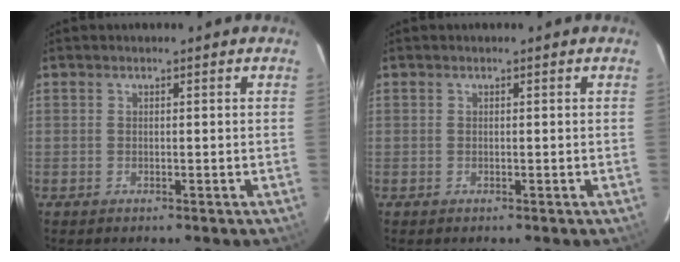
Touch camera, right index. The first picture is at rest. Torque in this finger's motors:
{"motor_torque": [0.00, 0.00, 0.01, 0.00]}